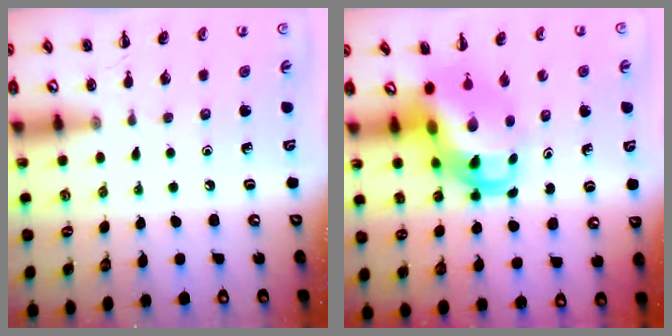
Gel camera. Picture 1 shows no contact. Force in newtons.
{"total": 8.6, "press": 8.3, "slide": 2.3}